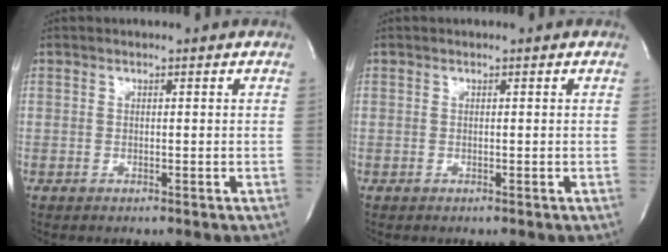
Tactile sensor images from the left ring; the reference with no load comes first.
{"total": 0.0}